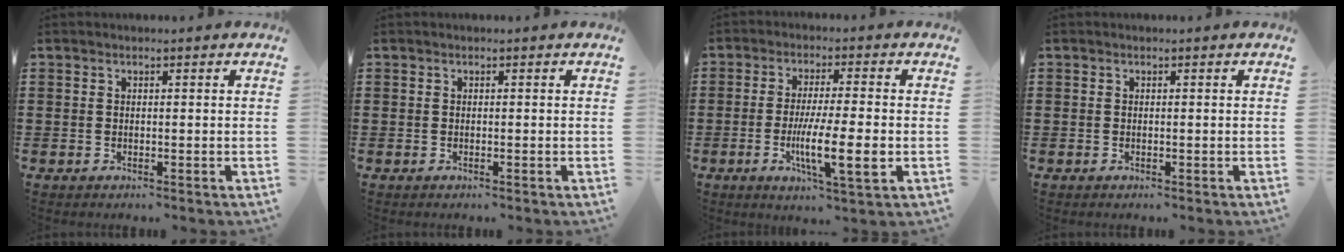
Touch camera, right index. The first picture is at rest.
{"total": 0.0}
{"total": 10.0, "force": [-2.1, 1.4, 9.6], "torque": [-0.178, -0.017, -0.036]}
{"total": 0.0}